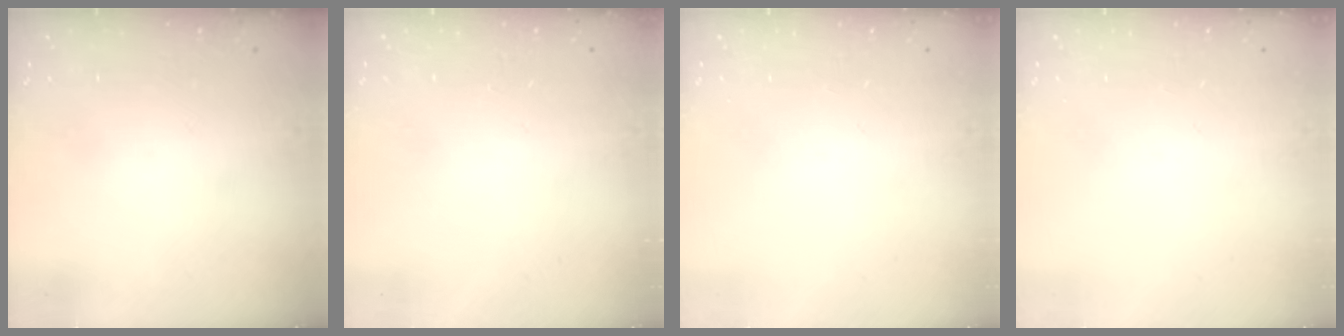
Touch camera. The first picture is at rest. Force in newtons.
{"total": 2.5, "press": 2.5, "slide": 0.2}
{"total": 0.0}
{"total": 0.0}